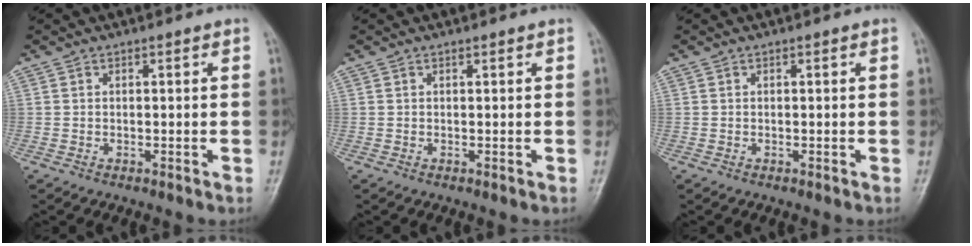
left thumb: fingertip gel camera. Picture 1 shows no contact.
{"total": 0.0}
{"total": 0.0}